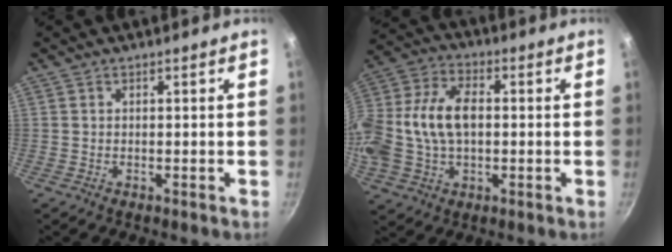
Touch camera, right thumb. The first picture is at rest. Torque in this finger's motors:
{"motor_torque": [0.71, 0.71, 1.58, -0.37, 0.66]}